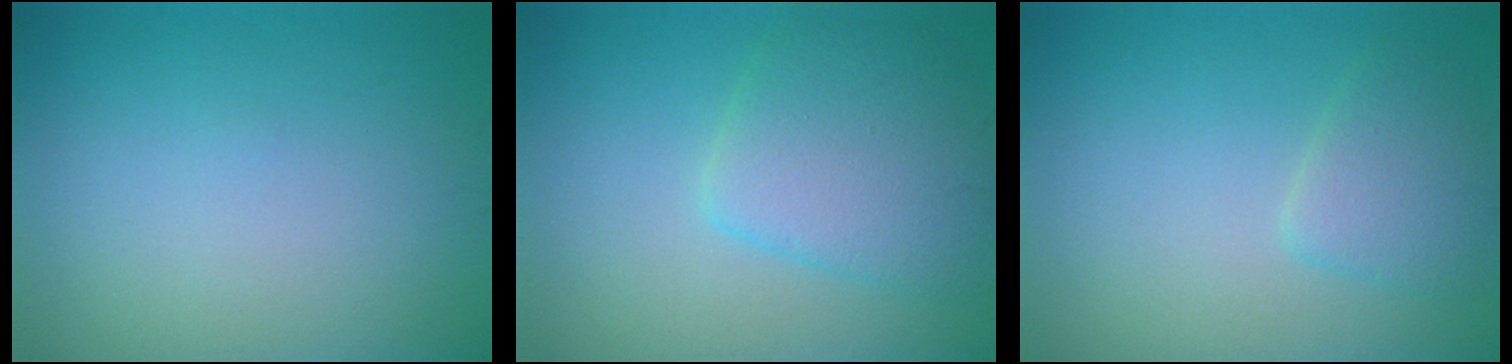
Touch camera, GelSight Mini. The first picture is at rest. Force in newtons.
{"total": 5.3, "press": 5.3, "slide": 0.3}
{"total": 2.6, "press": 2.6, "slide": 0.3}